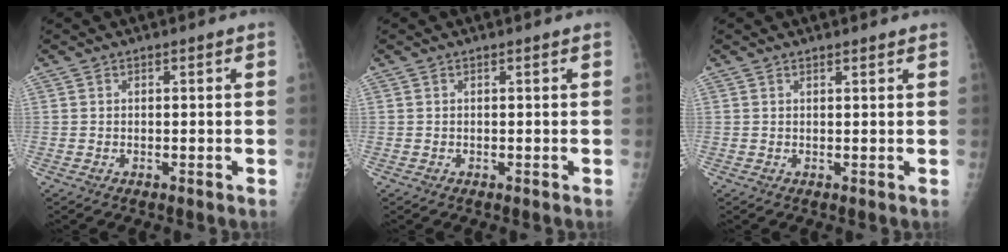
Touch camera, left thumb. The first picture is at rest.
{"total": 0.0}
{"total": 1.2, "force": [1.1, 0.2, 0.4], "torque": [-0.002, -0.002, 0.016]}